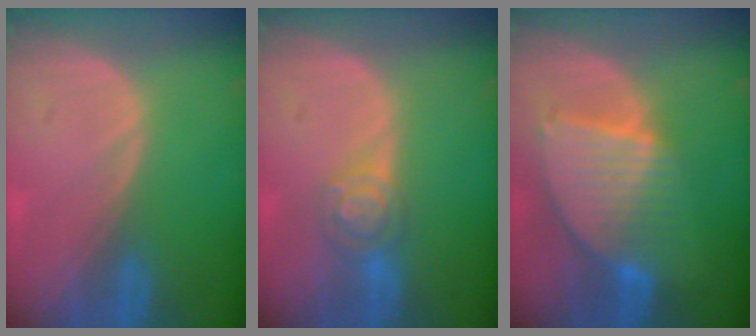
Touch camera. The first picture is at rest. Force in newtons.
{"total": 4.9, "press": 4.3, "slide": 2.5}
{"total": 8.5, "press": 7.4, "slide": 4.1}